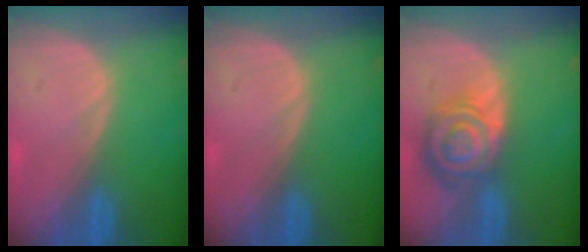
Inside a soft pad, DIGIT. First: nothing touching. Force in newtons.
{"total": 0.0}
{"total": 8.6, "press": 7.5, "slide": 4.2}